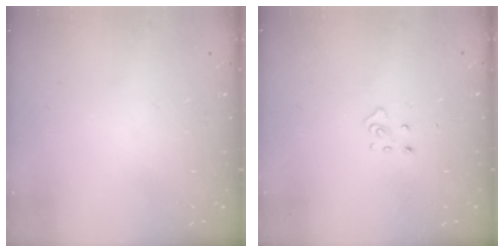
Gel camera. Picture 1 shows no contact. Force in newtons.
{"total": 3.7, "press": 3.6, "slide": 0.3}